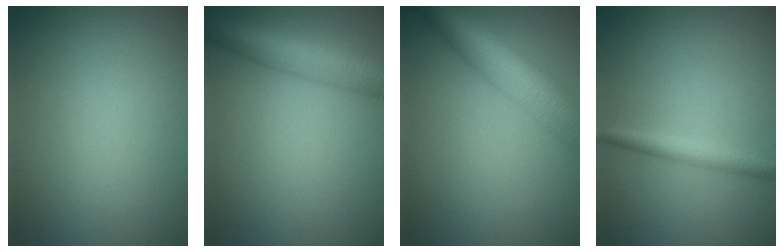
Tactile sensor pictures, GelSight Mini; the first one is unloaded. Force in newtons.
{"total": 6.1, "press": 6.1, "slide": 0.2}
{"total": 8.8, "press": 8.8, "slide": 0.3}
{"total": 2.0, "press": 2.0, "slide": 0.1}